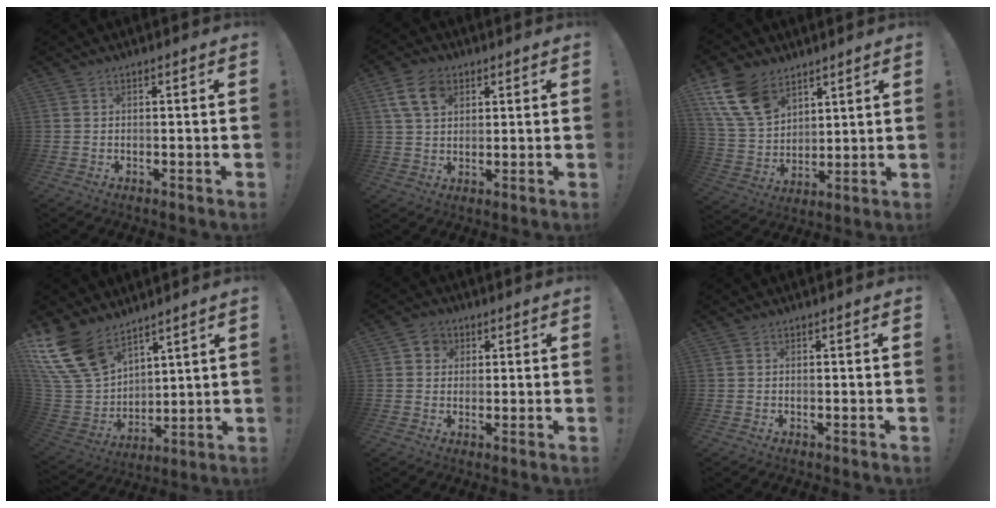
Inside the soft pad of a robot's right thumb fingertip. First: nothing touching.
{"total": 9.3, "force": [4.2, 6.2, 5.5], "torque": [-0.102, 0.000, 0.081]}
{"total": 15.3, "force": [9.1, 9.8, 7.5], "torque": [-0.161, -0.038, 0.181]}
{"total": 18.3, "force": [12.5, 10.2, 8.7], "torque": [-0.199, -0.075, 0.241]}
{"total": 4.1, "force": [1.0, 3.8, 1.1], "torque": [-0.019, 0.004, 0.019]}
{"total": 0.0}